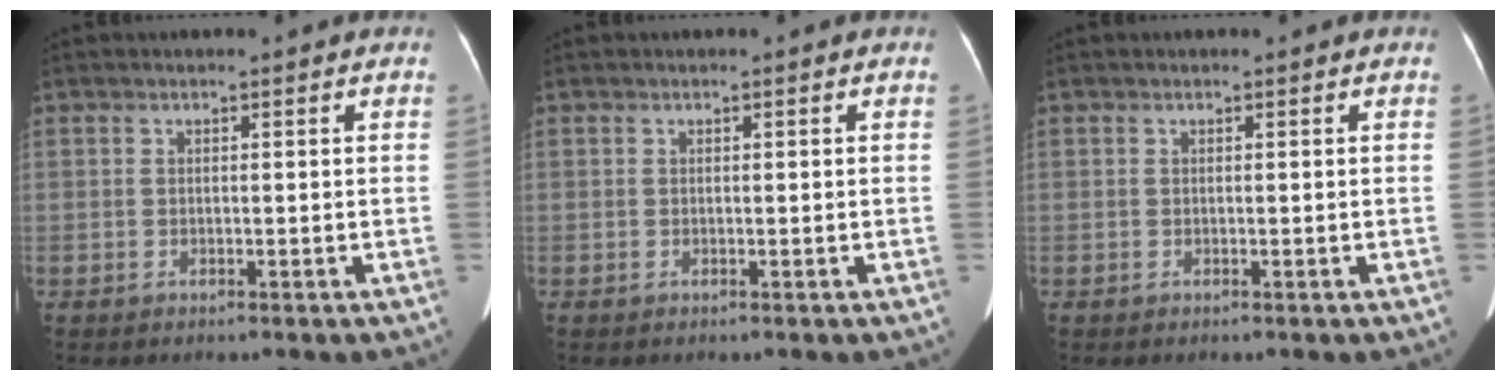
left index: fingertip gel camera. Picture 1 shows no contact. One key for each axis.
{"total": 0.0}
{"total": 0.0}